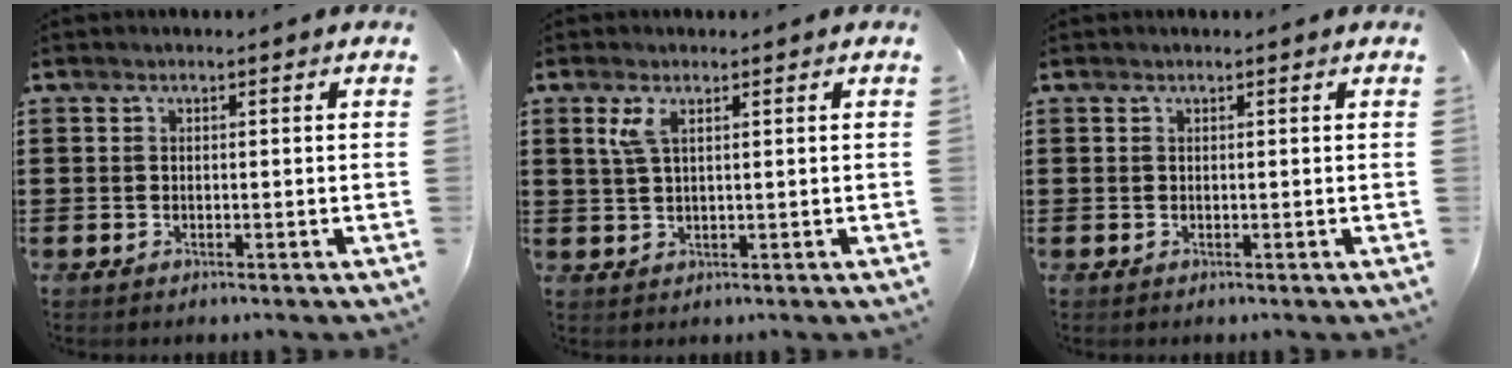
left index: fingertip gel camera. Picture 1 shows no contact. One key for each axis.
{"total": 3.0, "fx": 1.3, "fy": 0.8, "fz": 2.6, "tx": -0.057, "ty": 0.004, "tz": 0.022}
{"total": 0.0}